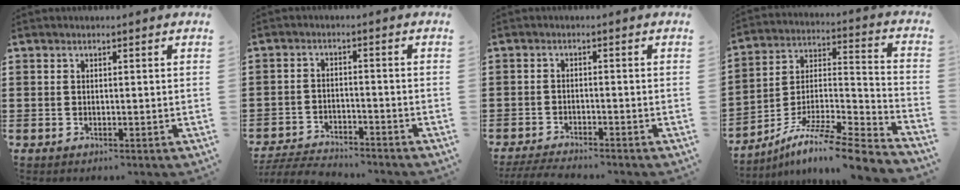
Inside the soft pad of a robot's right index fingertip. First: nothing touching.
{"total": 4.4, "force": [-4.4, 0.5, 0.4], "torque": [-0.020, -0.001, -0.095]}
{"total": 3.1, "force": [-3.1, 0.1, 0.5], "torque": [-0.017, -0.006, -0.065]}
{"total": 9.3, "force": [-7.4, 0.7, 5.6], "torque": [-0.093, 0.004, -0.147]}